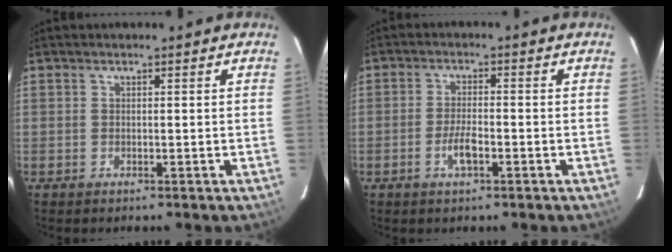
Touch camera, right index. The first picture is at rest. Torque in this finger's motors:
{"motor_torque": [0.74, -0.04, 0.34, 0.06]}